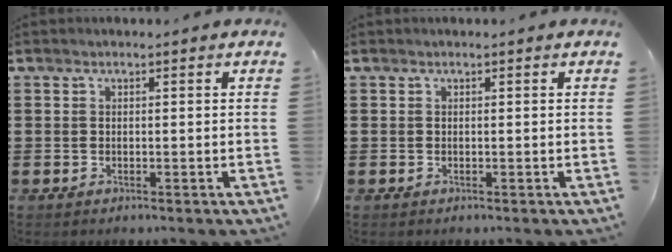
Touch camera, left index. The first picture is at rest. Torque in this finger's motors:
{"motor_torque": [-0.01, -0.14, 0.00, 0.01]}